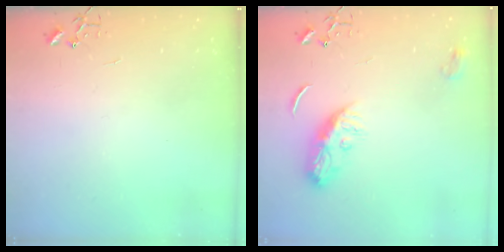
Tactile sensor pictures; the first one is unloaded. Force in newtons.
{"total": 10.9, "press": 10.9, "slide": 0.7}